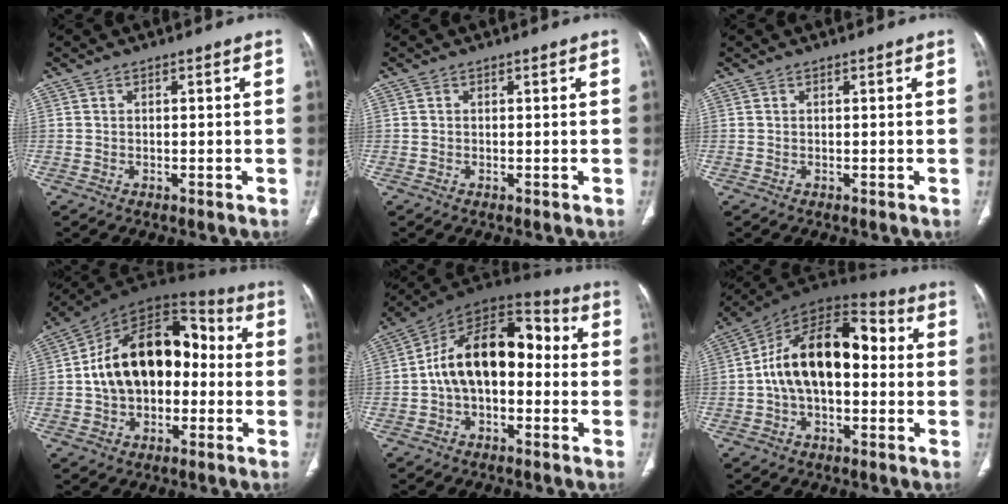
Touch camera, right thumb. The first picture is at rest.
{"total": 0.0}
{"total": 0.0}
{"total": 20.2, "force": [-0.5, 13.3, 15.3], "torque": [-0.219, 0.051, -0.016]}
{"total": 17.2, "force": [-0.8, 10.5, 13.6], "torque": [-0.194, 0.055, -0.027]}
{"total": 18.3, "force": [0.3, 10.7, 14.9], "torque": [-0.230, 0.049, -0.006]}